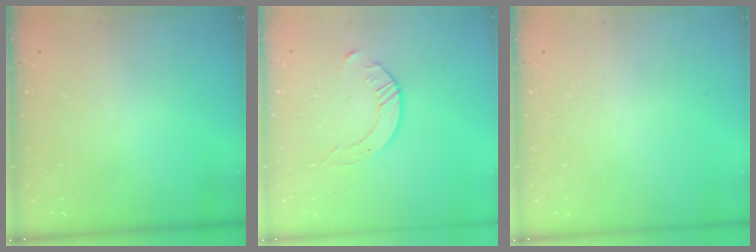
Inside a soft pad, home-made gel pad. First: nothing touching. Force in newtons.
{"total": 3.5, "press": 3.5, "slide": 0.5}
{"total": 0.0}